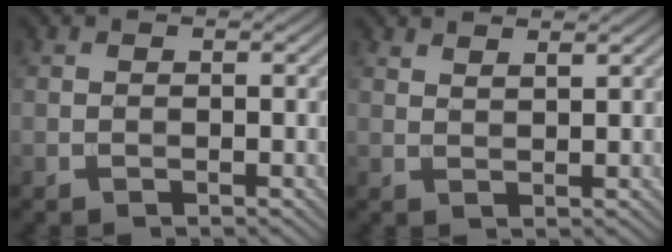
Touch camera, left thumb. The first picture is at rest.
{"total": 1.8, "force": [1.5, 0.2, 0.9], "torque": [-0.019, -0.004, 0.031]}